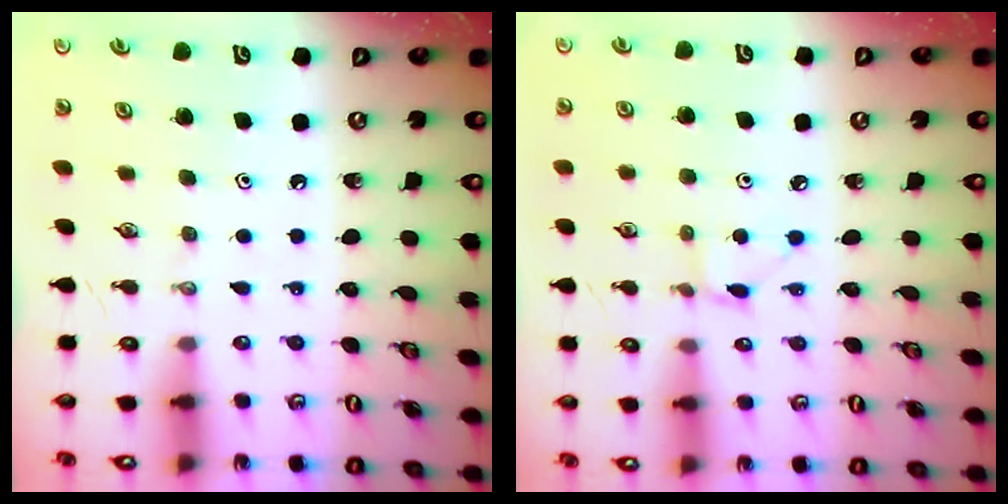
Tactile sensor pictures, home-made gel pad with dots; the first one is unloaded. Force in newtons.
{"total": 2.6, "press": 2.6, "slide": 0.3}